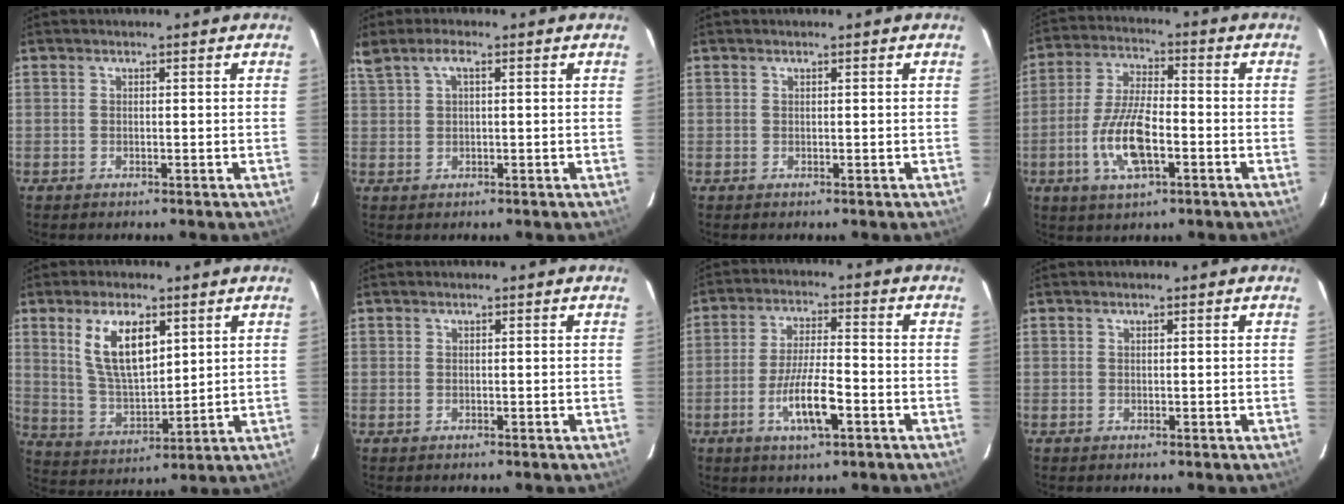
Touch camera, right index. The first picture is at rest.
{"total": 3.8, "force": [1.9, 1.2, 3.1], "torque": [-0.057, 0.006, 0.035]}
{"total": 0.0}
{"total": 11.4, "force": [-3.9, 3.9, 10.0], "torque": [-0.204, -0.001, -0.072]}
{"total": 11.4, "force": [4.9, 5.0, 9.0], "torque": [-0.175, 0.003, 0.105]}
{"total": 0.0}
{"total": 9.1, "force": [-4.0, 1.9, 8.0], "torque": [-0.159, -0.006, -0.069]}
{"total": 0.0}